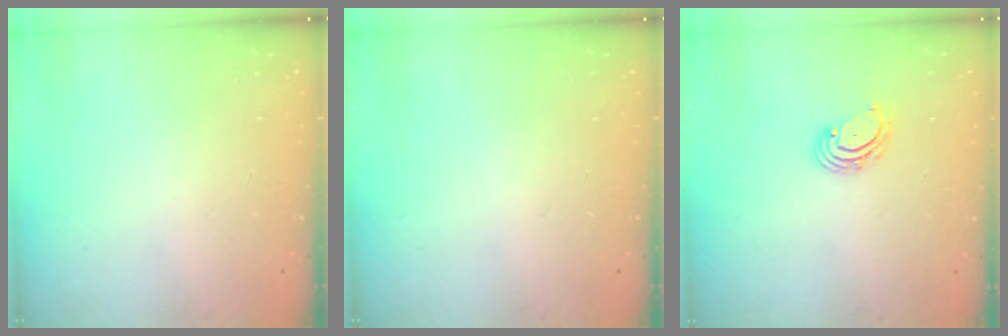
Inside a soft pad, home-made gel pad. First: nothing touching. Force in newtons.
{"total": 0.0}
{"total": 1.8, "press": 1.7, "slide": 0.7}